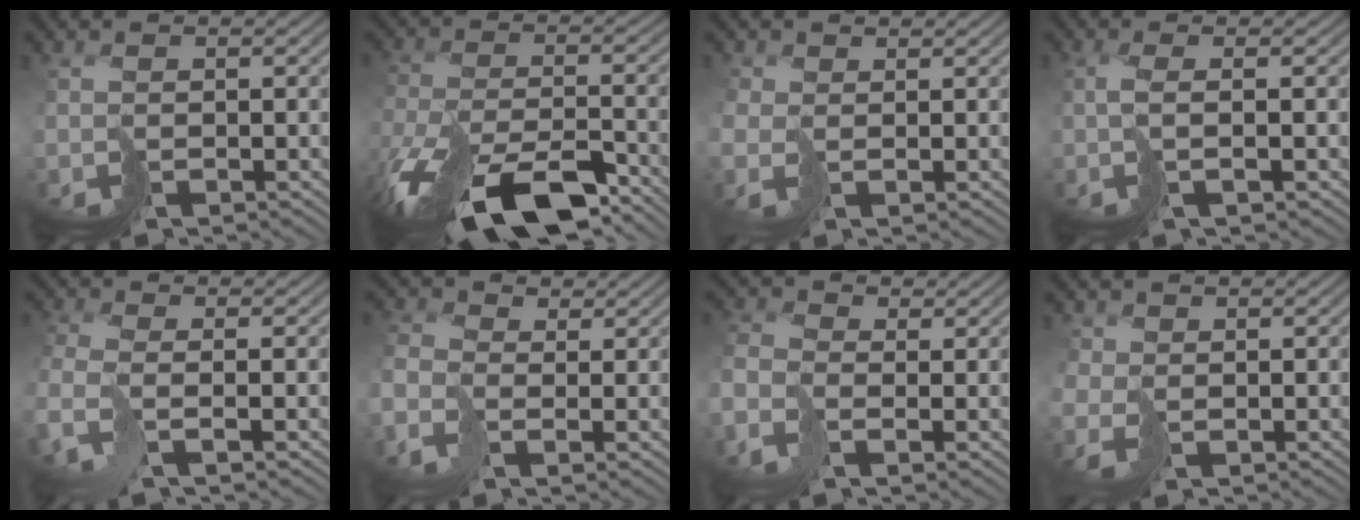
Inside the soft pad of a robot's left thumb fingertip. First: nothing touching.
{"total": 14.6, "force": [-9.8, 5.9, 9.0], "torque": [-0.215, -0.033, -0.158]}
{"total": 2.5, "force": [0.2, 1.8, 1.8], "torque": [-0.066, -0.003, 0.001]}
{"total": 3.4, "force": [-0.1, 0.8, 3.3], "torque": [-0.064, 0.003, -0.007]}
{"total": 3.9, "force": [-0.8, 1.7, 3.4], "torque": [-0.089, -0.004, -0.031]}
{"total": 4.4, "force": [-0.8, 2.8, 3.3], "torque": [-0.098, 0.001, -0.031]}
{"total": 4.5, "force": [-1.3, 2.7, 3.3], "torque": [-0.097, -0.004, -0.042]}
{"total": 3.1, "force": [-0.6, 2.4, 1.8], "torque": [-0.066, -0.009, -0.014]}